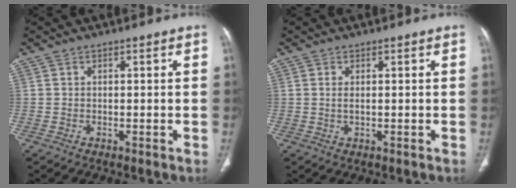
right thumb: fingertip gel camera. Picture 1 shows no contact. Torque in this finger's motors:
{"motor_torque": [-0.62, 0.58, 0.02, 0.29, 0.05]}